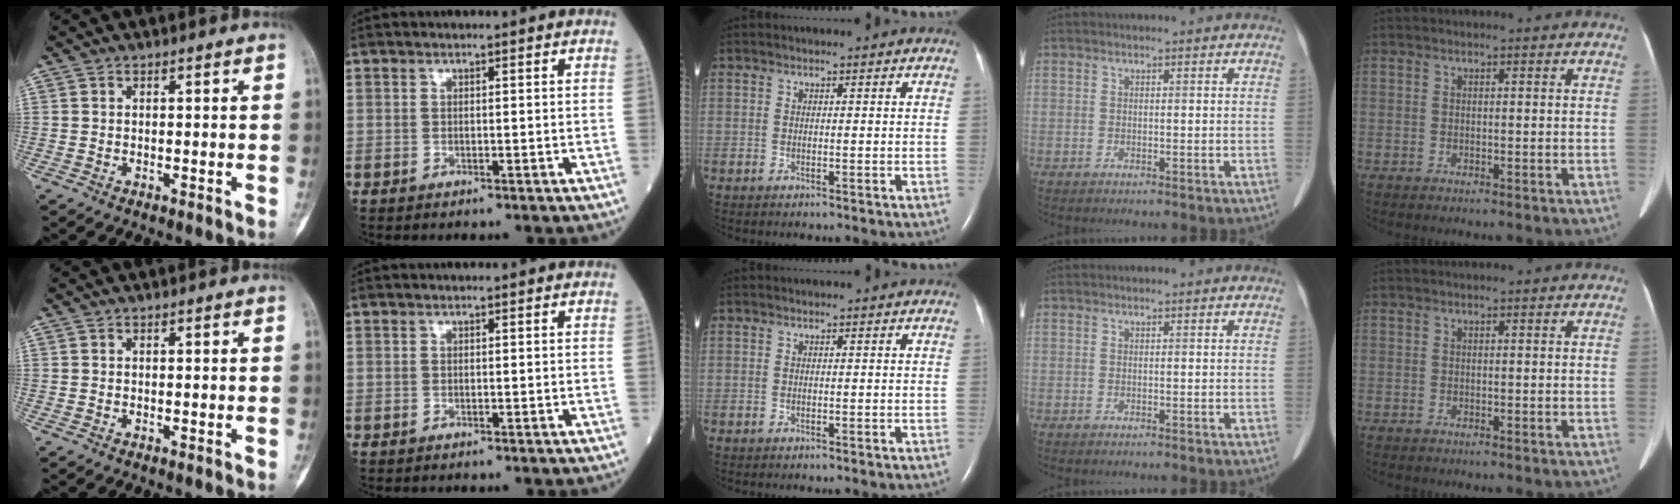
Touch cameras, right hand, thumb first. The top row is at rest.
{}